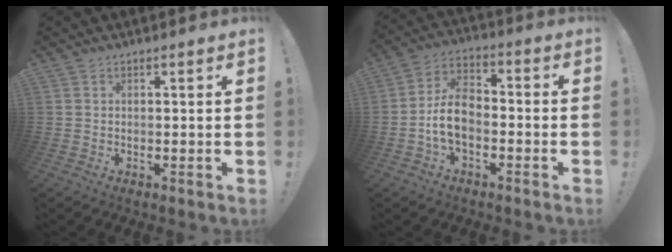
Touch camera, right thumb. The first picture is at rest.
{"total": 9.9, "force": [-2.8, 6.3, 7.0], "torque": [-0.139, 0.016, -0.050]}